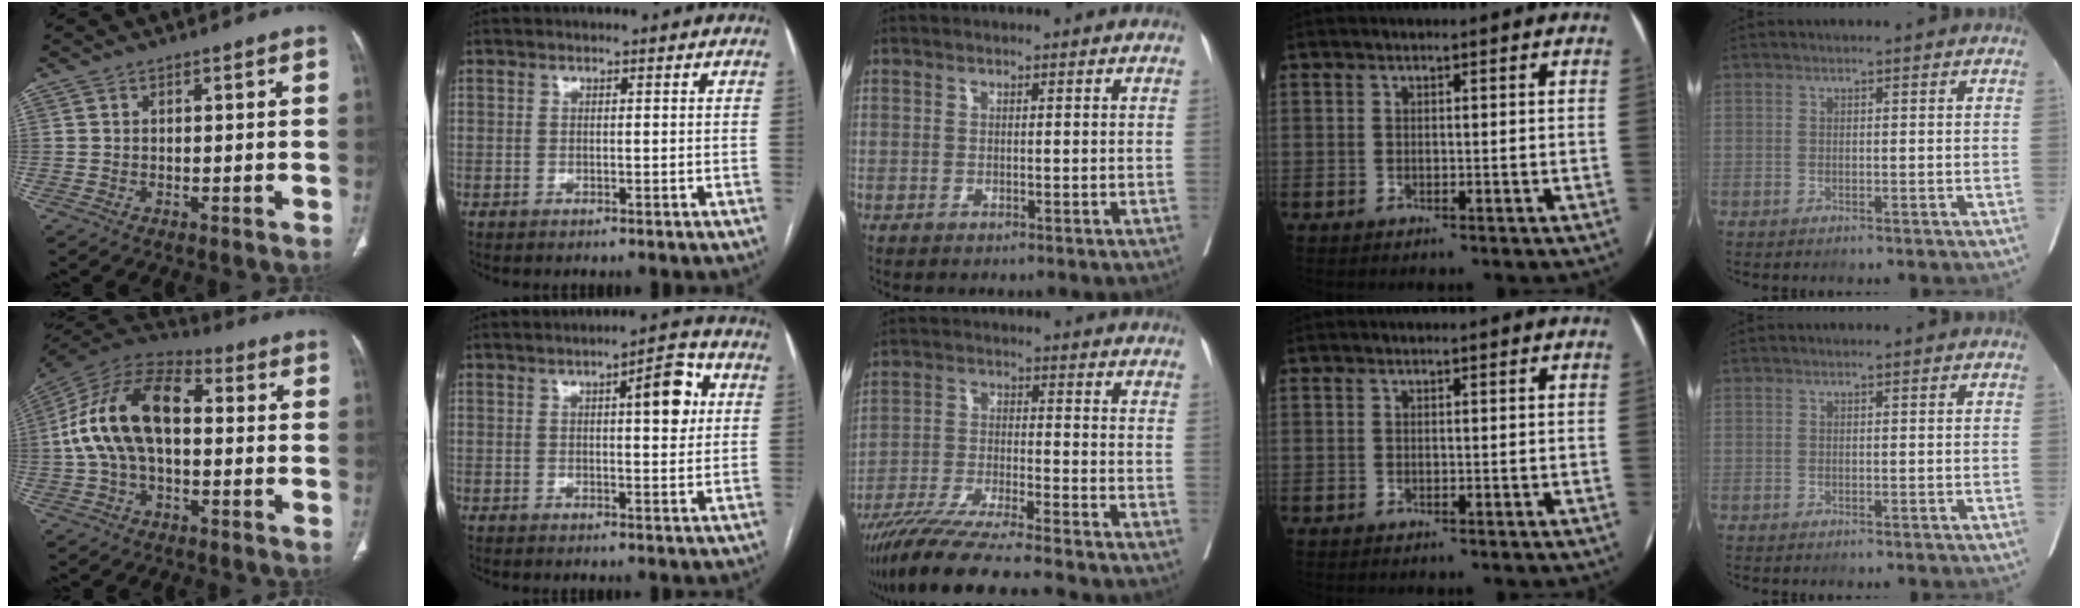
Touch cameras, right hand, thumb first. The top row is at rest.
{"thumb": {"total": 17.7, "force": [0.6, 10.2, 14.5], "torque": [-0.274, 0.043, 0.005]}, "index": {"total": 7.1, "force": [1.9, 1.8, 6.6], "torque": [-0.087, 0.012, 0.022]}, "middle": {"total": 13.3, "force": [-11.5, -1.3, 6.5], "torque": [-0.105, -0.028, -0.194]}}